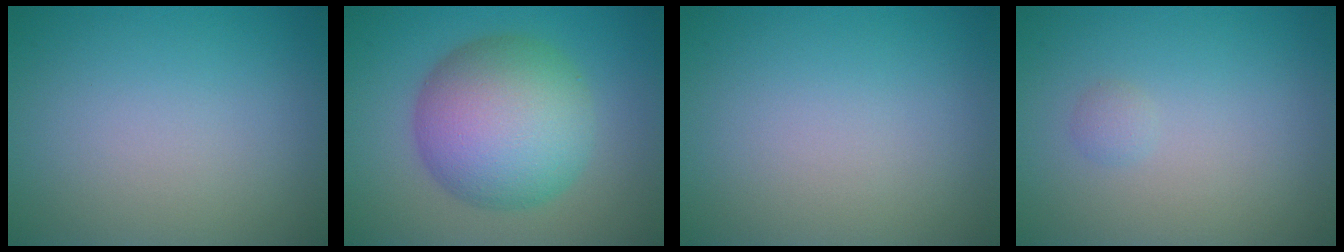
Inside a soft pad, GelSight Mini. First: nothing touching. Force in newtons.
{"total": 10.3, "press": 10.3, "slide": 0.1}
{"total": 0.0}
{"total": 0.7, "press": 0.7, "slide": 0.0}